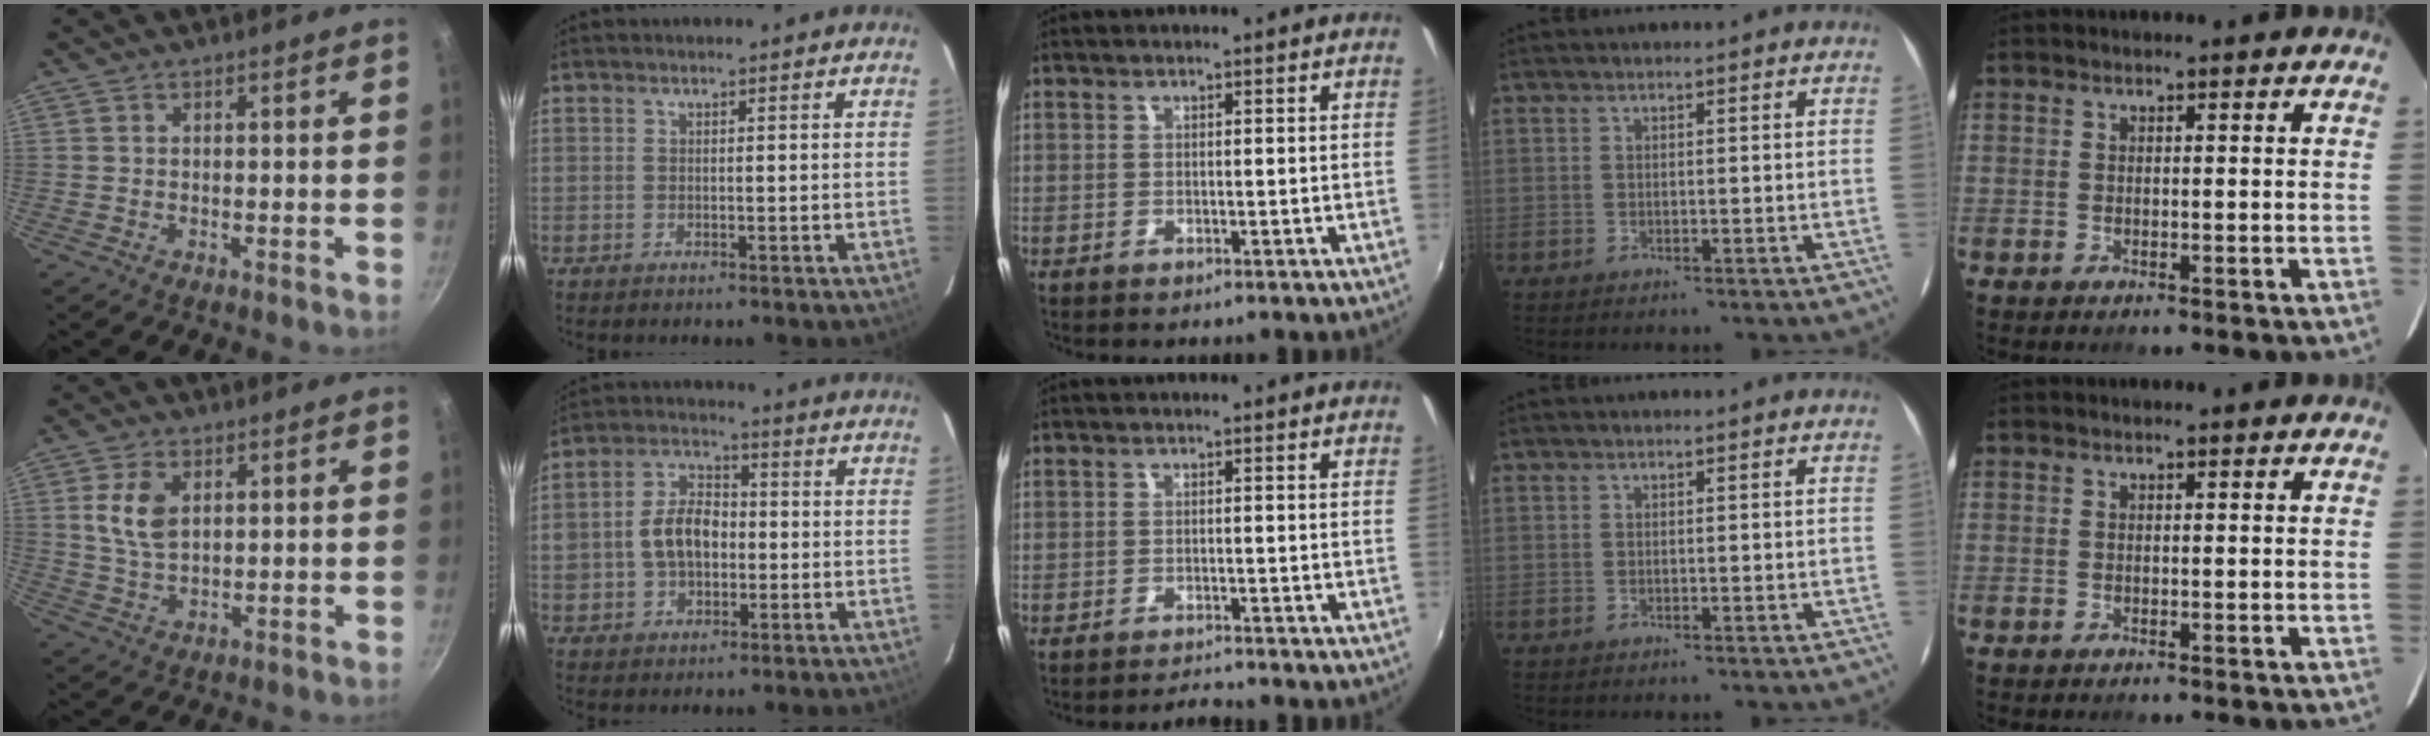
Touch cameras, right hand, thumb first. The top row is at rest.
{"thumb": {"total": 7.3, "force": [2.1, 4.4, 5.4], "torque": [-0.099, -0.007, 0.041]}, "index": {"total": 9.3, "force": [-0.9, 6.5, 6.5], "torque": [-0.131, 0.023, -0.010]}, "middle": {"total": 1.8, "force": [-1.8, 0.0, 0.1], "torque": [-0.011, -0.004, -0.033]}}